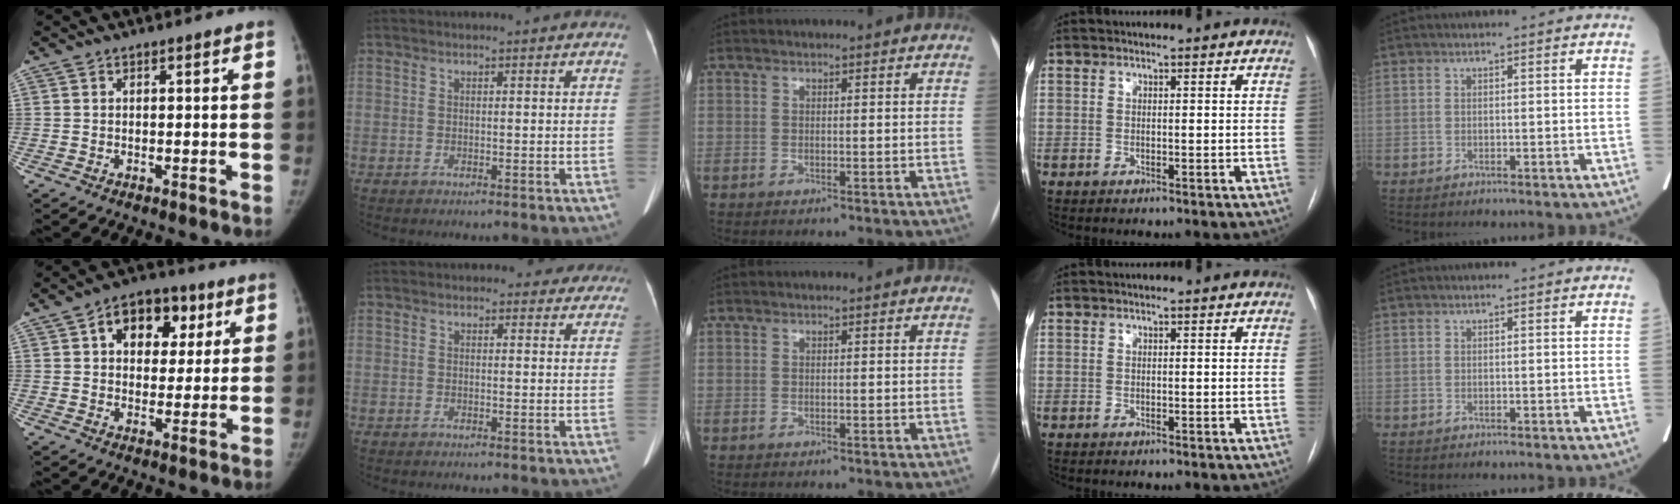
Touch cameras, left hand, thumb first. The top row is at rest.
{"thumb": {"total": 11.9, "force": [4.5, 8.3, 7.3], "torque": [-0.058, 0.001, 0.064]}, "index": {"total": 3.1, "force": [2.6, 1.7, 0.3], "torque": [0.014, 0.002, 0.015]}}